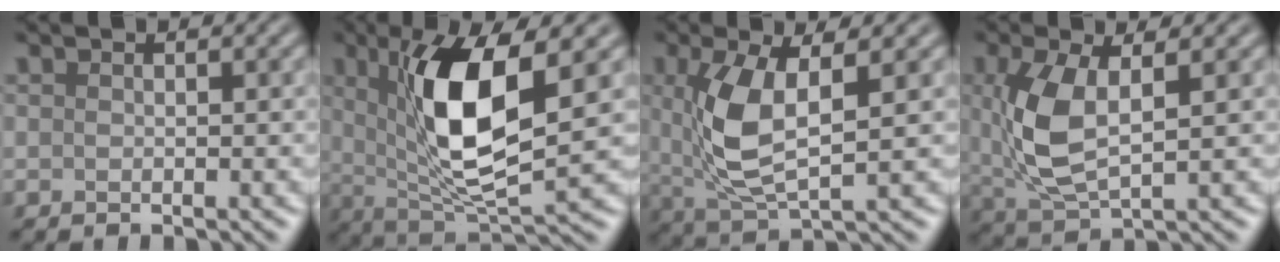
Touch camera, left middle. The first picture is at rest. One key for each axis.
{"total": 9.2, "fx": 2.1, "fy": 2.8, "fz": 8.5, "tx": -0.154, "ty": -0.012, "tz": 0.042}
{"total": 6.6, "fx": 1.1, "fy": 2.6, "fz": 6.0, "tx": -0.140, "ty": -0.009, "tz": 0.027}
{"total": 6.2, "fx": 0.9, "fy": 2.8, "fz": 5.4, "tx": -0.133, "ty": -0.004, "tz": 0.025}